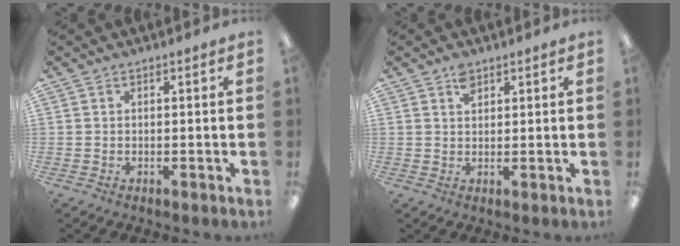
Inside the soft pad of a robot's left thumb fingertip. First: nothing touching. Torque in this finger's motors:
{"motor_torque": [0.37, 0.02, 0.35, -0.37, 0.00]}